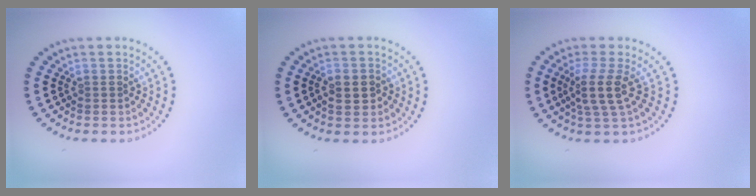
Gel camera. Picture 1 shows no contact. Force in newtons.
{"total": 2.5, "press": 2.5, "slide": 0.2}
{"total": 3.0, "press": 2.2, "slide": 2.0}